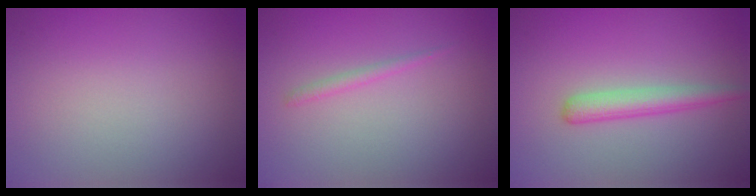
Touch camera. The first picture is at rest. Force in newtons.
{"total": 0.9, "press": 0.9, "slide": 0.1}
{"total": 2.5, "press": 2.5, "slide": 0.1}